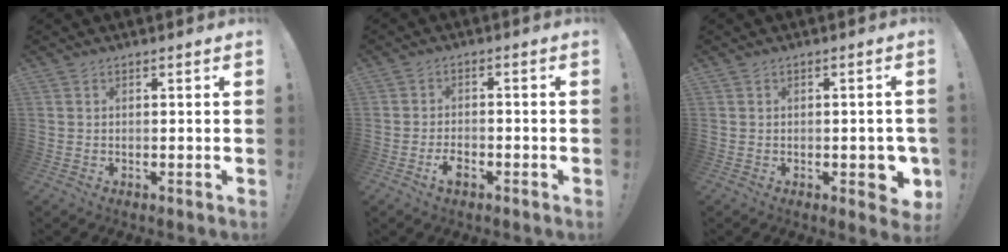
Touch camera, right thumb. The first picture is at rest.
{"total": 3.7, "force": [-2.5, 1.4, 2.3], "torque": [-0.037, 0.013, -0.042]}
{"total": 5.5, "force": [-1.7, 2.5, 4.5], "torque": [-0.052, 0.009, -0.022]}